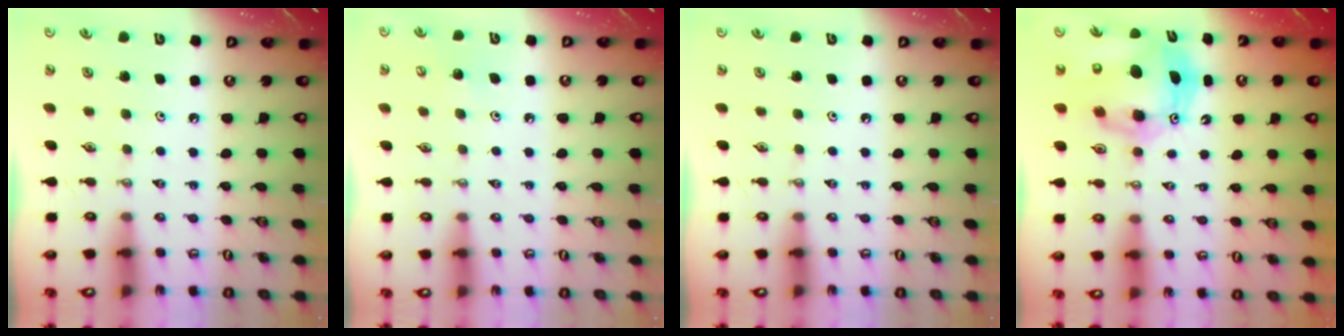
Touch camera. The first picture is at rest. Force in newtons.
{"total": 5.3, "press": 5.2, "slide": 0.8}
{"total": 0.0}
{"total": 14.5, "press": 14.3, "slide": 2.4}